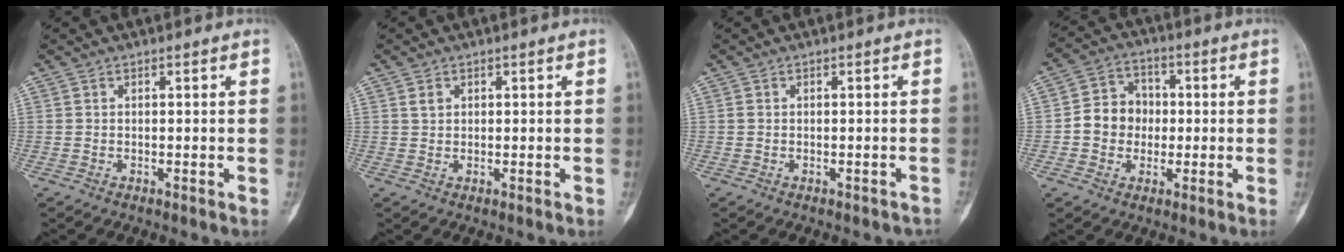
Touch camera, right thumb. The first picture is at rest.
{"total": 1.5, "force": [0.7, 1.1, 0.7], "torque": [-0.007, 0.000, 0.015]}
{"total": 1.3, "force": [-0.7, 1.0, 0.4], "torque": [-0.010, 0.017, -0.005]}
{"total": 8.5, "force": [-0.6, 7.4, 4.0], "torque": [-0.032, 0.024, -0.023]}